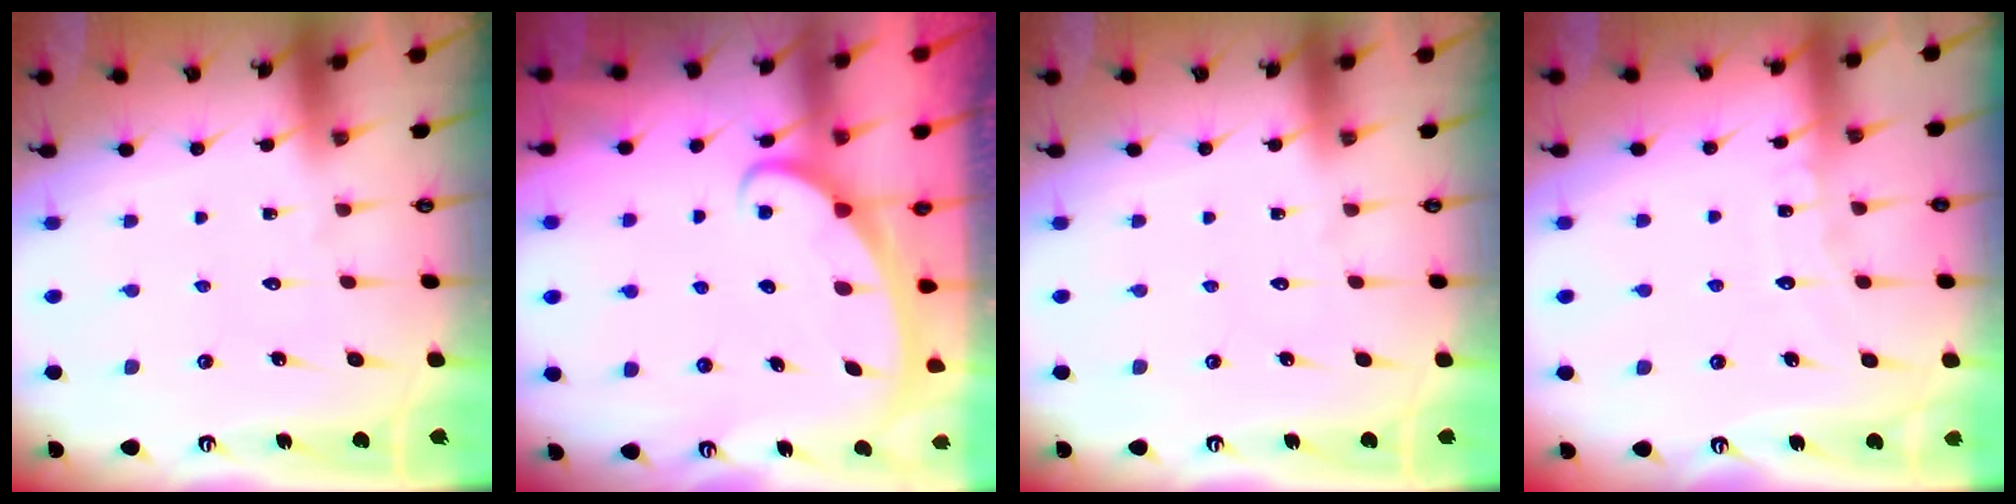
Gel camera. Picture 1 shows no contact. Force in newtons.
{"total": 2.4, "press": 2.4, "slide": 0.3}
{"total": 0.0}
{"total": 6.0, "press": 6.0, "slide": 0.6}